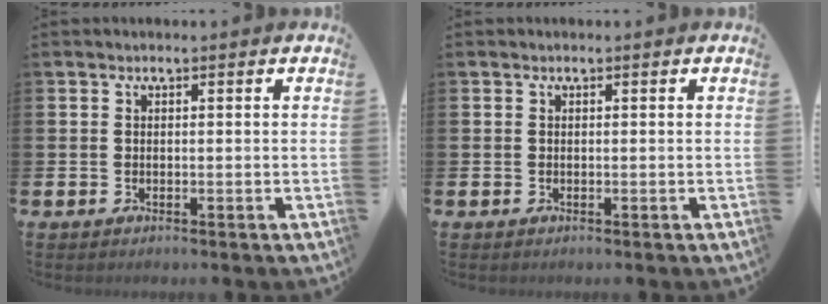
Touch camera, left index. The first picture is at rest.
{"total": 0.0}